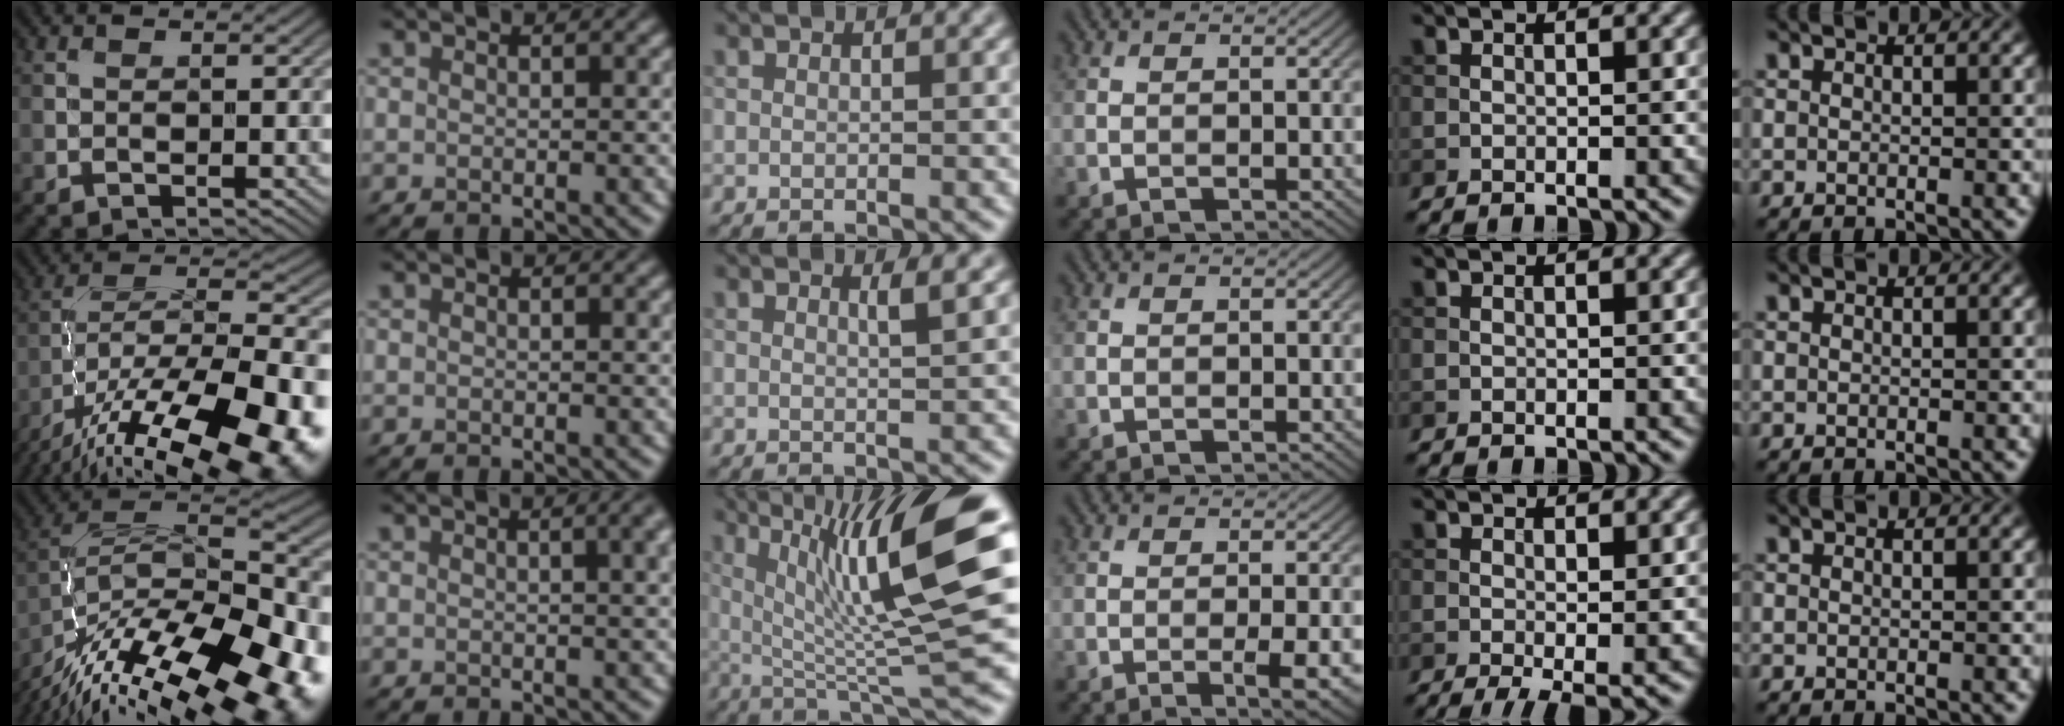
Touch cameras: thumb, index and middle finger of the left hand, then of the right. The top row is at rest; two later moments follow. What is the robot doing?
{"motion": "screw", "object": "dispenser bottle"}